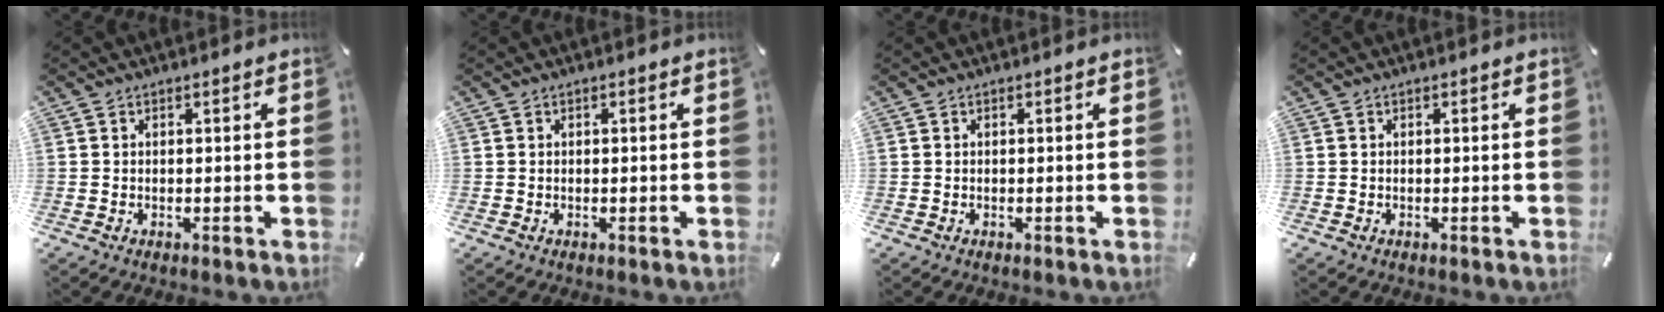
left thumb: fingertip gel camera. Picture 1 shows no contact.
{"total": 0.0}
{"total": 0.0}
{"total": 0.0}